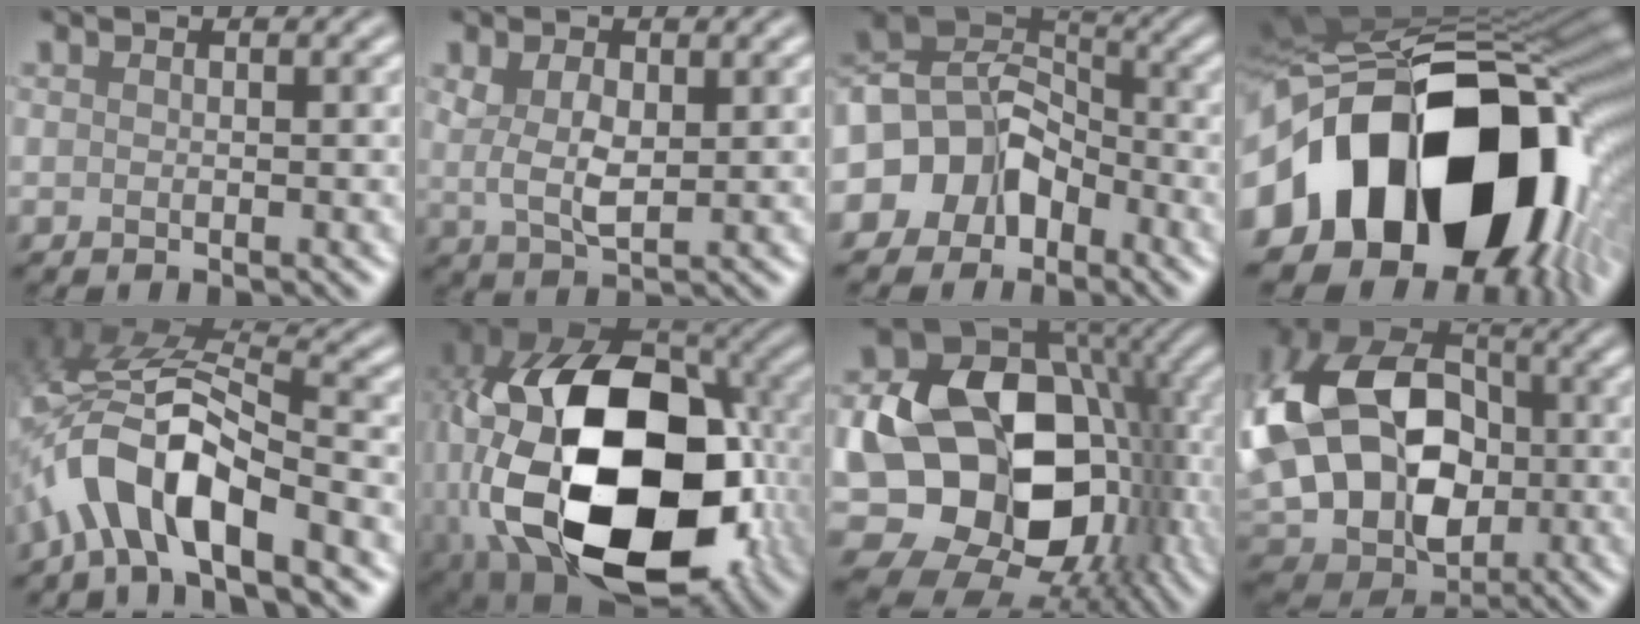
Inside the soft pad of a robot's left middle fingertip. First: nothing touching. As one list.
[{"total": 3.3, "force": [0.8, 1.8, 2.7], "torque": [-0.061, 0.000, 0.020]}, {"total": 7.2, "force": [-2.8, 5.5, 3.6], "torque": [-0.054, 0.019, -0.068]}, {"total": 20.0, "force": [-3.8, 13.9, 13.9], "torque": [-0.254, -0.025, -0.044]}, {"total": 9.1, "force": [-4.2, 3.6, 7.2], "torque": [-0.144, 0.014, -0.078]}, {"total": 19.9, "force": [-1.8, 13.1, 14.9], "torque": [-0.314, -0.043, -0.001]}, {"total": 17.0, "force": [-1.3, 12.9, 11.0], "torque": [-0.166, -0.017, -0.007]}, {"total": 17.6, "force": [-0.3, 12.8, 12.1], "torque": [-0.227, 0.012, 0.005]}]